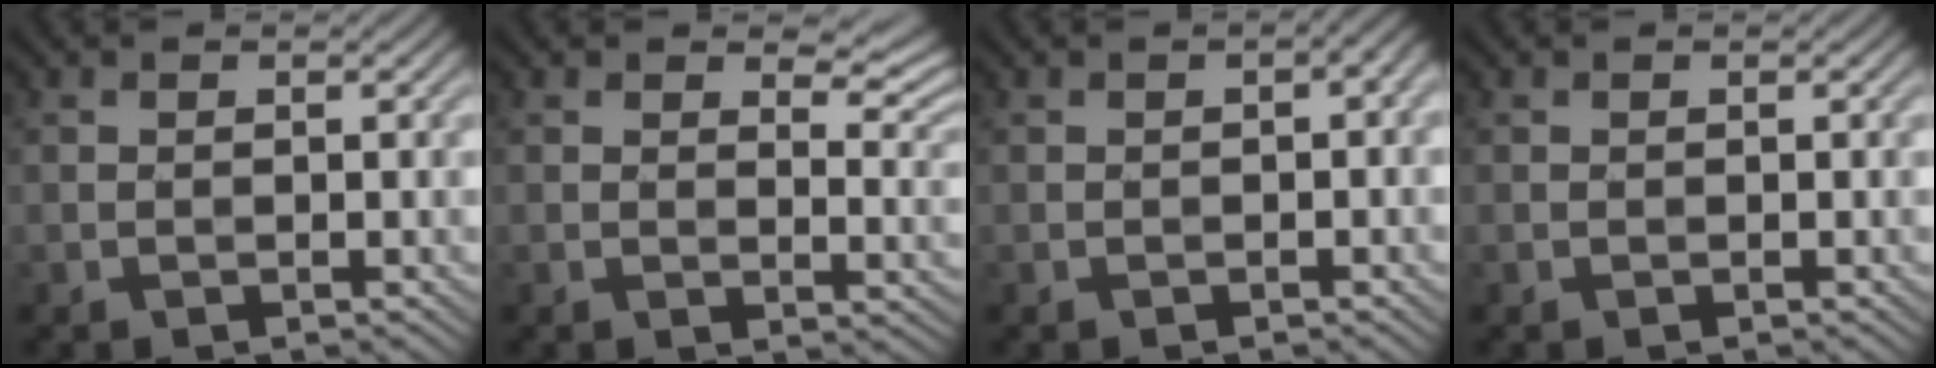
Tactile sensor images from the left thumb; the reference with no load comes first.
{"total": 5.0, "force": [3.1, 2.0, 3.5], "torque": [-0.049, -0.004, 0.050]}
{"total": 2.6, "force": [-0.4, 1.1, 2.3], "torque": [-0.034, 0.002, -0.002]}
{"total": 0.0}